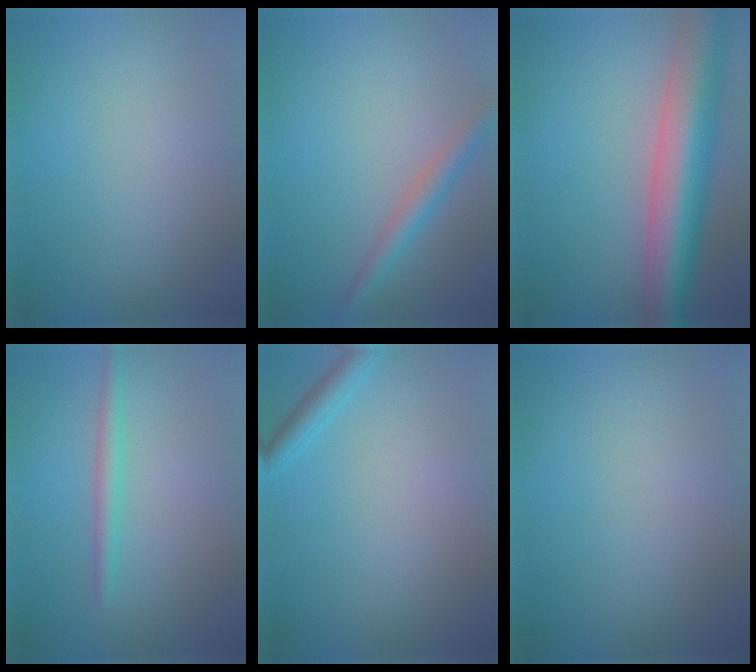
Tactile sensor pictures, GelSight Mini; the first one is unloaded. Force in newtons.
{"total": 2.7, "press": 2.7, "slide": 0.2}
{"total": 10.0, "press": 10.0, "slide": 0.3}
{"total": 1.8, "press": 1.8, "slide": 0.2}
{"total": 1.9, "press": 1.9, "slide": 0.1}
{"total": 0.0}